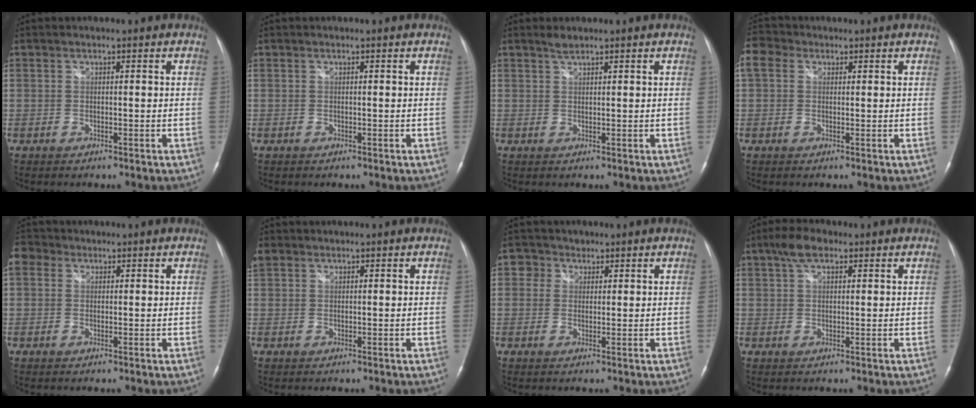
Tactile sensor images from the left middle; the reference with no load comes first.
{"total": 0.0}
{"total": 1.2, "force": [1.1, 0.0, 0.5], "torque": [-0.015, 0.001, 0.026]}
{"total": 4.3, "force": [1.7, 3.4, 2.2], "torque": [-0.062, 0.029, 0.033]}
{"total": 3.4, "force": [1.4, 2.8, 1.4], "torque": [-0.040, 0.023, 0.026]}
{"total": 3.1, "force": [1.7, 2.4, 1.0], "torque": [-0.041, 0.023, 0.040]}
{"total": 2.6, "force": [1.2, 2.3, 0.3], "torque": [-0.004, 0.008, 0.015]}
{"total": 4.2, "force": [2.5, 1.9, 2.8], "torque": [-0.062, 0.017, 0.047]}